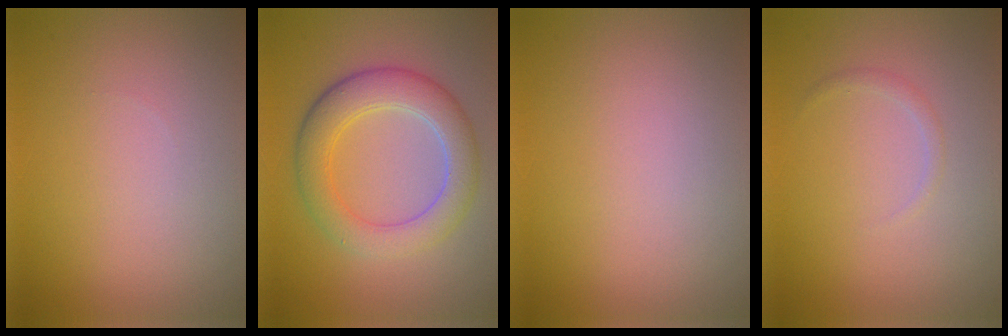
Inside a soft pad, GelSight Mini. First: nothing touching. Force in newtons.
{"total": 5.3, "press": 5.2, "slide": 0.5}
{"total": 0.0}
{"total": 0.7, "press": 0.7, "slide": 0.1}